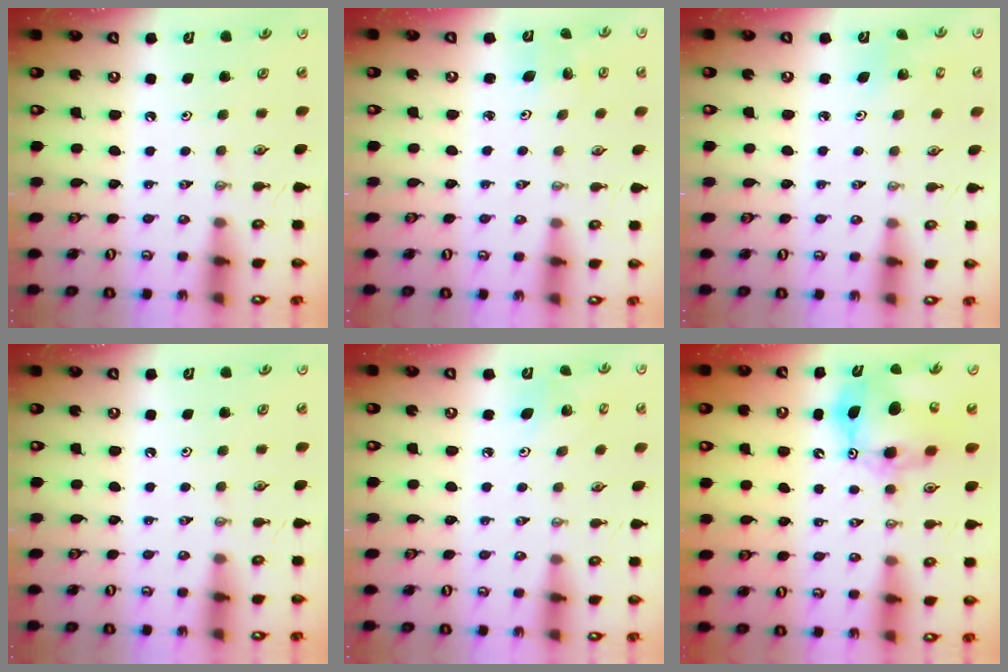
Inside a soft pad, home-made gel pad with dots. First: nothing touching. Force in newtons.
{"total": 3.6, "press": 3.6, "slide": 0.3}
{"total": 2.2, "press": 2.2, "slide": 0.2}
{"total": 0.0}
{"total": 5.9, "press": 5.6, "slide": 1.6}
{"total": 12.4, "press": 12.3, "slide": 1.3}